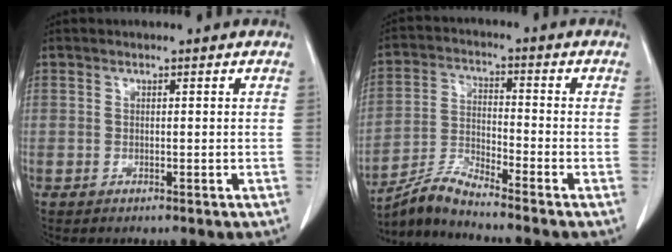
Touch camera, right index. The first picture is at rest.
{"total": 7.6, "force": [-7.0, -1.6, 2.5], "torque": [-0.061, -0.015, -0.137]}